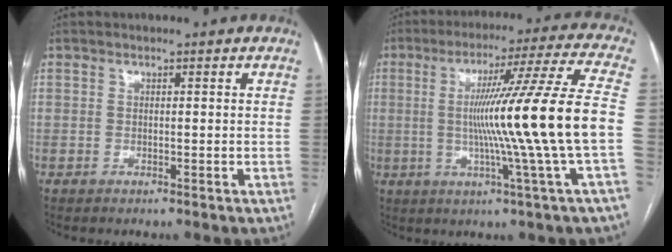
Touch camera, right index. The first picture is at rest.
{"total": 18.1, "force": [-1.6, -3.1, 17.8], "torque": [-0.274, -0.006, -0.035]}